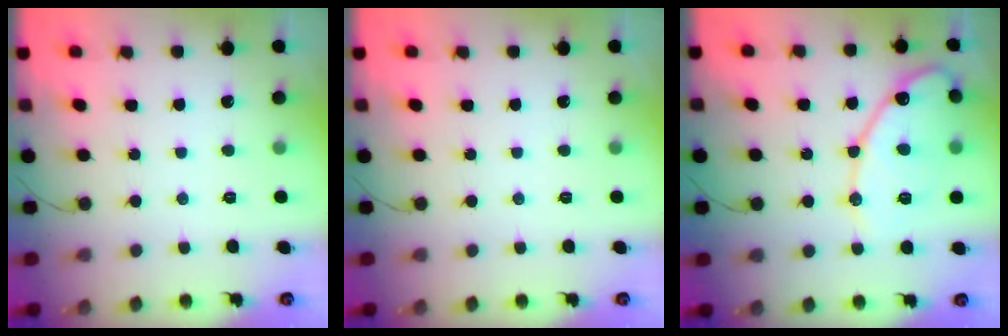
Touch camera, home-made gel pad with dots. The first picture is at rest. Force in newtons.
{"total": 0.0}
{"total": 15.2, "press": 15.1, "slide": 1.3}